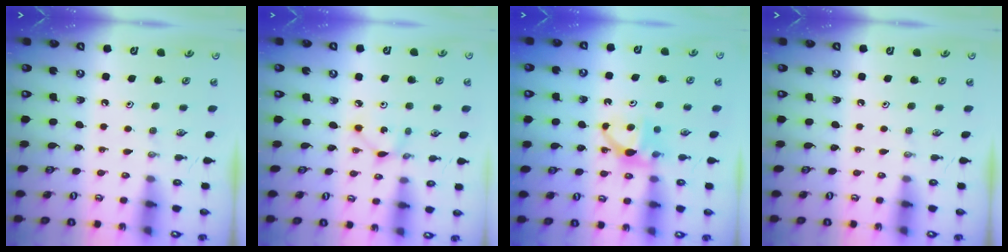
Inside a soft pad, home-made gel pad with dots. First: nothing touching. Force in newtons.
{"total": 1.7, "press": 1.7, "slide": 0.1}
{"total": 6.0, "press": 6.0, "slide": 0.7}
{"total": 0.0}